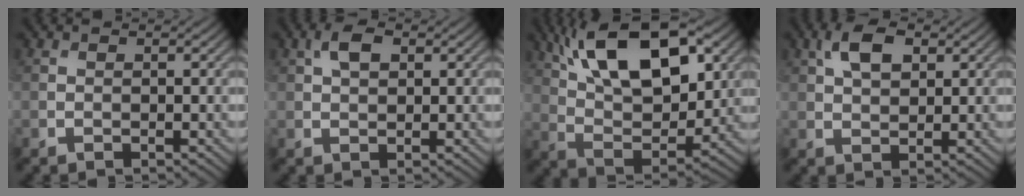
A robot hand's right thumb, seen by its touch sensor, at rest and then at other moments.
{"total": 3.2, "force": [1.3, 1.7, 2.4], "torque": [-0.050, 0.006, 0.022]}
{"total": 16.1, "force": [7.8, 7.1, 12.2], "torque": [-0.229, 0.004, 0.128]}
{"total": 5.2, "force": [2.1, 2.8, 3.8], "torque": [-0.082, 0.007, 0.037]}